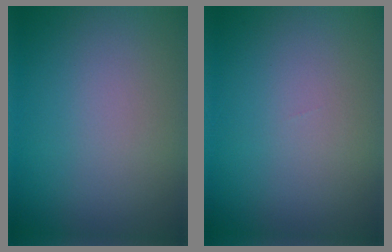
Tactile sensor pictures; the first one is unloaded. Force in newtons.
{"total": 0.0}